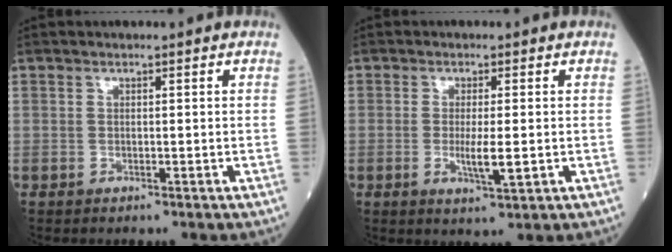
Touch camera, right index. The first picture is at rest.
{"total": 4.6, "force": [-0.7, 1.0, 4.4], "torque": [-0.087, -0.008, -0.009]}